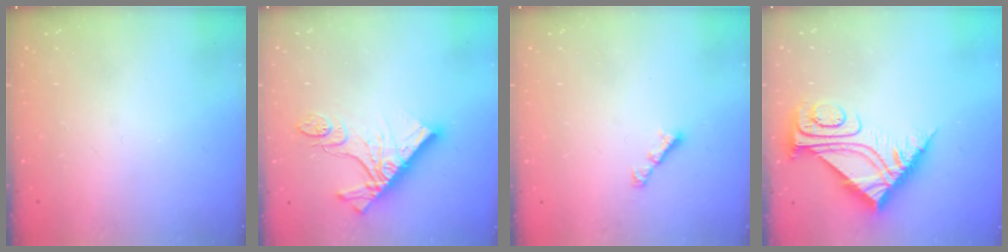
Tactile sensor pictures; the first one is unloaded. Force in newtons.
{"total": 14.3, "press": 14.3, "slide": 1.5}
{"total": 2.8, "press": 2.8, "slide": 0.7}
{"total": 10.7, "press": 10.7, "slide": 1.0}